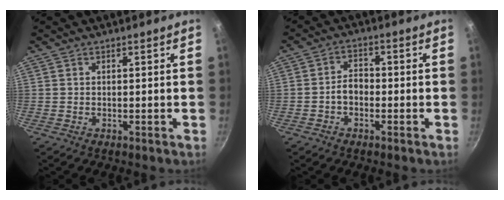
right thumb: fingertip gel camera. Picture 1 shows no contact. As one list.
[{"total": 3.8, "force": [-1.3, 2.7, 2.4], "torque": [-0.026, 0.023, -0.028]}]